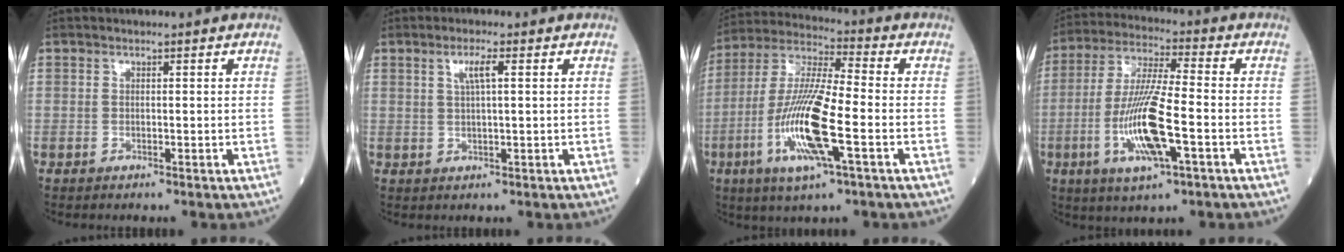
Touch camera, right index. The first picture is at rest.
{"total": 2.9, "force": [1.1, 0.2, 2.7], "torque": [-0.052, 0.004, 0.020]}
{"total": 15.3, "force": [-4.6, 1.7, 14.6], "torque": [-0.300, -0.011, -0.087]}
{"total": 13.6, "force": [-3.9, 1.7, 12.9], "torque": [-0.264, -0.010, -0.072]}